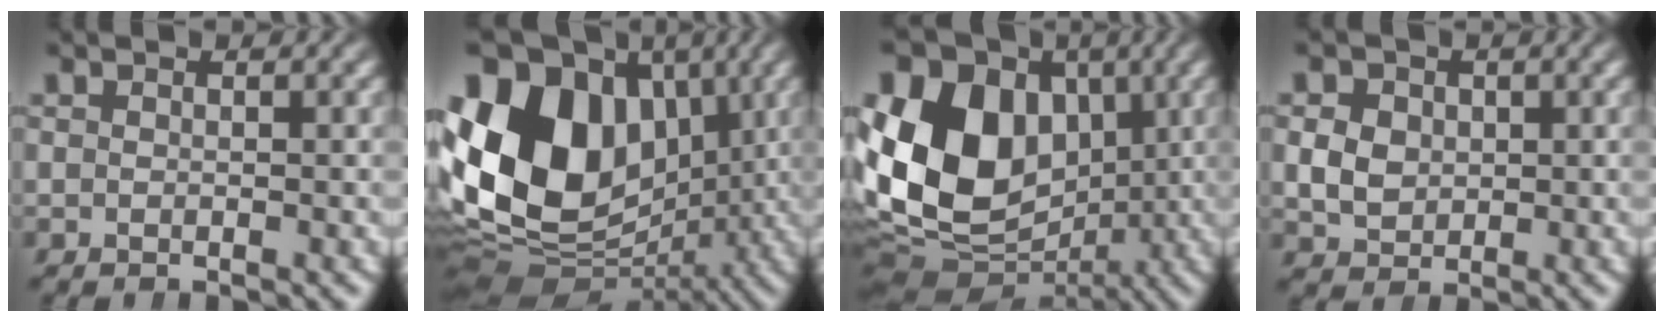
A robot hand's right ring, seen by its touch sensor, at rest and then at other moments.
{"total": 22.9, "force": [0.9, 17.0, 15.3], "torque": [-0.274, -0.044, 0.028]}
{"total": 18.7, "force": [0.8, 14.4, 11.9], "torque": [-0.221, -0.036, 0.021]}
{"total": 4.5, "force": [0.3, 3.9, 2.1], "torque": [-0.041, -0.010, 0.014]}